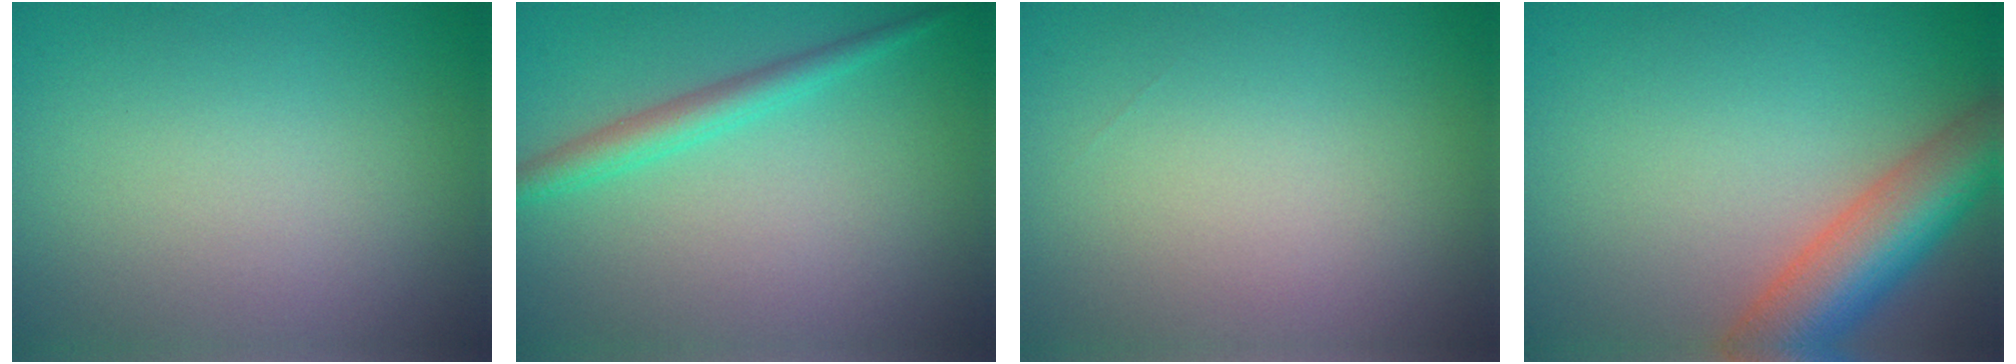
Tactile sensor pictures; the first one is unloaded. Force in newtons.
{"total": 2.5, "press": 2.5, "slide": 0.1}
{"total": 0.0}
{"total": 8.0, "press": 8.0, "slide": 0.5}